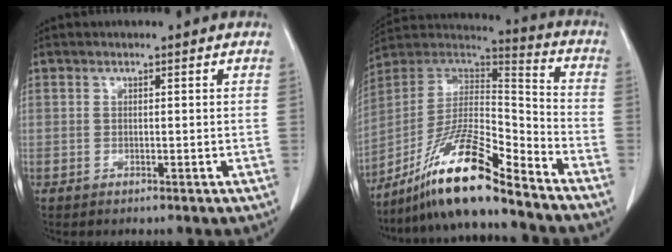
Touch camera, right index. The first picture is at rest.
{"total": 16.8, "force": [-12.6, 1.0, 11.0], "torque": [-0.208, 0.007, -0.228]}